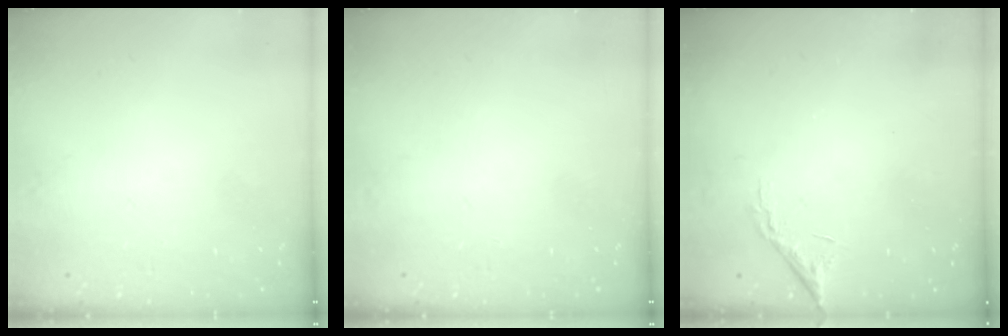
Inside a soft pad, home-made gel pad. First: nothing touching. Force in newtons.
{"total": 0.0}
{"total": 6.8, "press": 6.8, "slide": 0.4}